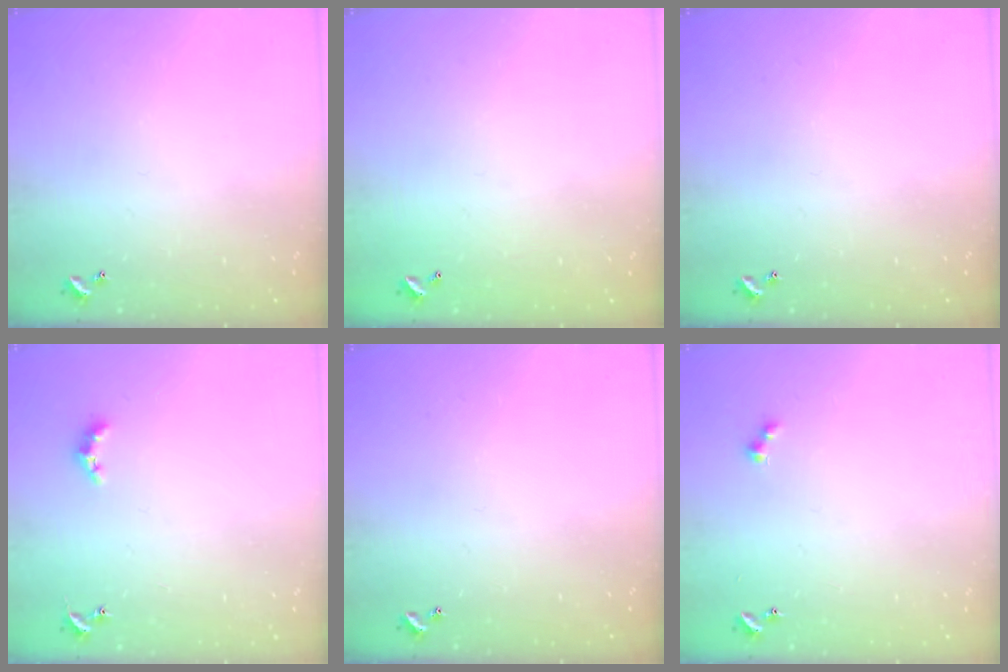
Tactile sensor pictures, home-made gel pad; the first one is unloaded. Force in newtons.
{"total": 2.8, "press": 2.8, "slide": 0.1}
{"total": 0.0}
{"total": 2.4, "press": 2.3, "slide": 0.5}
{"total": 0.0}
{"total": 2.5, "press": 2.5, "slide": 0.5}